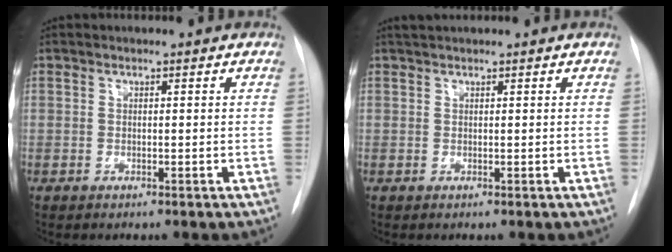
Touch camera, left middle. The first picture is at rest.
{"total": 1.3, "force": [1.2, 0.0, 0.5], "torque": [-0.011, 0.013, 0.025]}